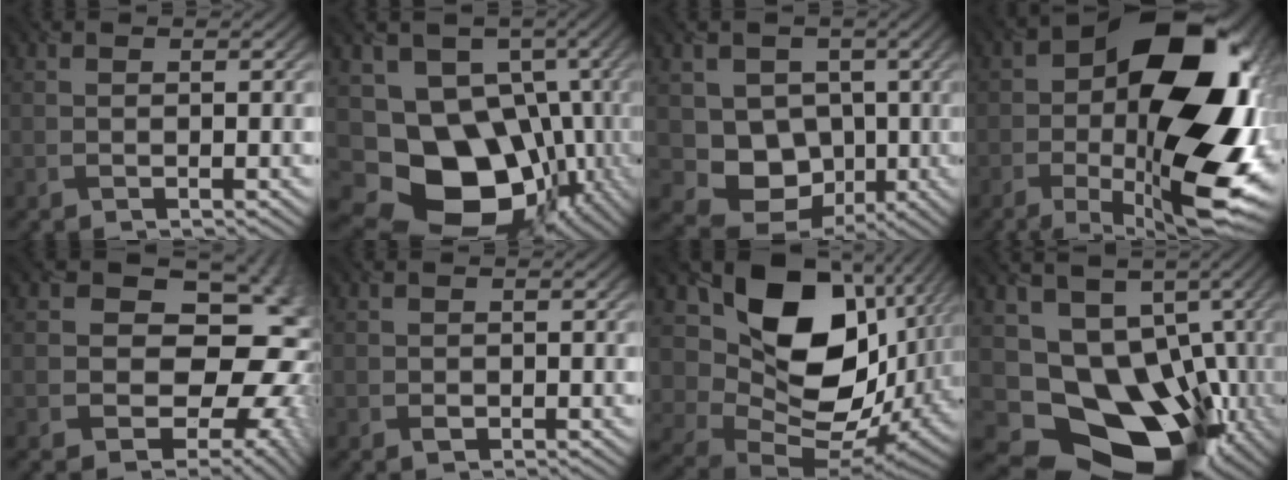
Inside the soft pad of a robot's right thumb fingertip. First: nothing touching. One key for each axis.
{"total": 13.5, "fx": -3.4, "fy": 11.0, "fz": 7.1, "tx": -0.109, "ty": -0.042, "tz": -0.052}
{"total": 6.7, "fx": -0.3, "fy": 6.3, "fz": 2.4, "tx": -0.062, "ty": -0.026, "tz": -0.010}
{"total": 20.3, "fx": -1.7, "fy": 10.7, "fz": 17.2, "tx": -0.269, "ty": -0.006, "tz": -0.021}
{"total": 16.1, "fx": -0.1, "fy": 12.5, "fz": 10.1, "tx": -0.112, "ty": -0.018, "tz": -0.002}
{"total": 0.7, "fx": -0.5, "fy": 0.5, "fz": -0.2, "tx": -0.002, "ty": -0.006, "tz": -0.004}
{"total": 16.3, "fx": 3.1, "fy": 12.6, "fz": 9.8, "tx": -0.215, "ty": -0.020, "tz": 0.078}
{"total": 13.7, "fx": -2.9, "fy": 10.9, "fz": 7.7, "tx": -0.102, "ty": -0.041, "tz": -0.032}